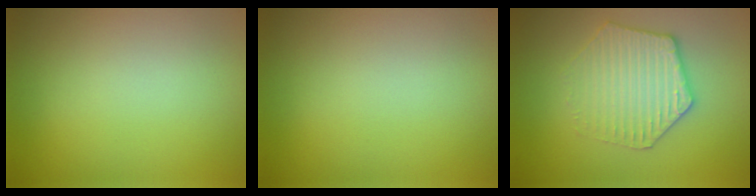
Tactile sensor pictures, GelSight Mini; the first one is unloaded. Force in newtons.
{"total": 0.0}
{"total": 3.6, "press": 3.6, "slide": 0.6}